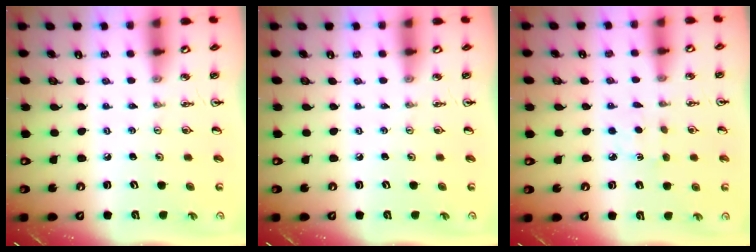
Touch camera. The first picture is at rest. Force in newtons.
{"total": 0.0}
{"total": 3.3, "press": 3.3, "slide": 0.4}